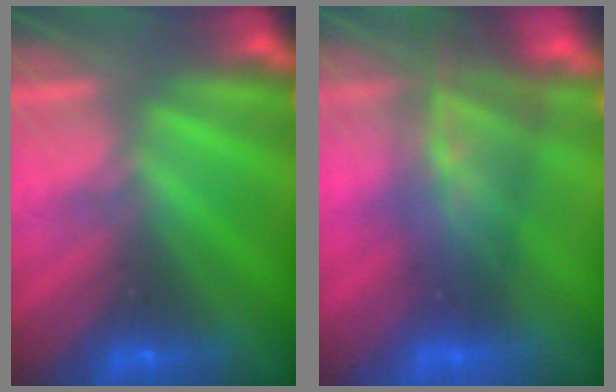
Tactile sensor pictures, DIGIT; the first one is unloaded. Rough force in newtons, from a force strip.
{"total": 8.9}